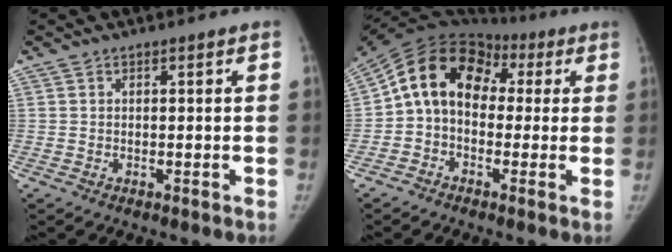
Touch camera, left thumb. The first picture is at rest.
{"total": 14.9, "force": [1.6, 11.3, 9.5], "torque": [-0.138, 0.051, 0.015]}